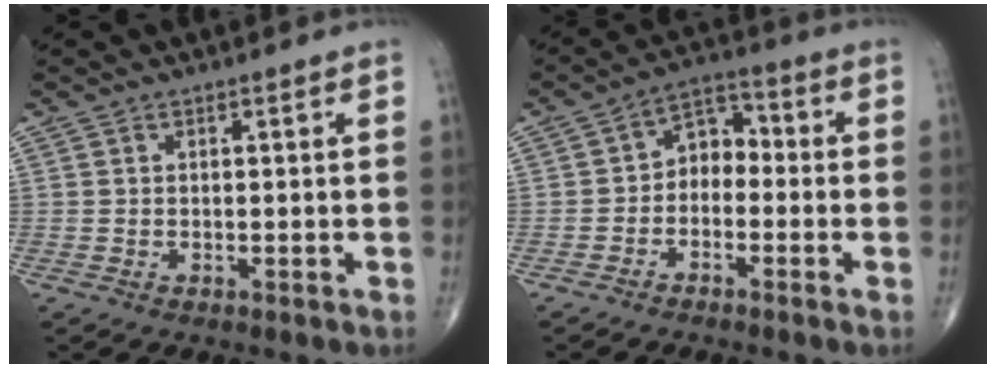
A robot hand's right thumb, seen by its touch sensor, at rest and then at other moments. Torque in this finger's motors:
{"motor_torque": [0.17, -0.25, 0.07, -0.11, 0.06]}